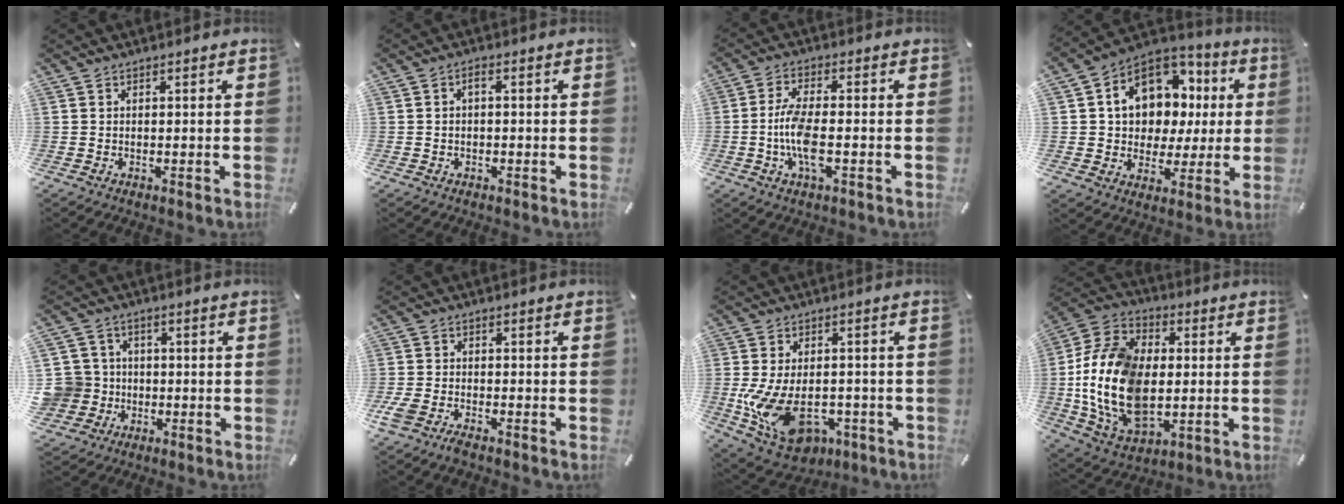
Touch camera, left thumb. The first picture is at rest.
{"total": 1.6, "force": [-0.4, 0.8, 1.3], "torque": [-0.026, 0.007, -0.010]}
{"total": 8.8, "force": [-1.8, 3.1, 8.1], "torque": [-0.168, -0.004, -0.033]}
{"total": 12.8, "force": [3.8, 10.5, 6.3], "torque": [-0.114, -0.022, 0.078]}
{"total": 8.3, "force": [-0.8, 8.2, 1.0], "torque": [-0.055, 0.011, -0.009]}
{"total": 4.0, "force": [-3.1, 1.5, 2.1], "torque": [-0.065, 0.001, -0.065]}
{"total": 13.9, "force": [-3.2, 9.2, 9.9], "torque": [-0.196, 0.008, -0.047]}
{"total": 20.8, "force": [-1.5, 14.7, 14.7], "torque": [-0.347, 0.002, -0.027]}